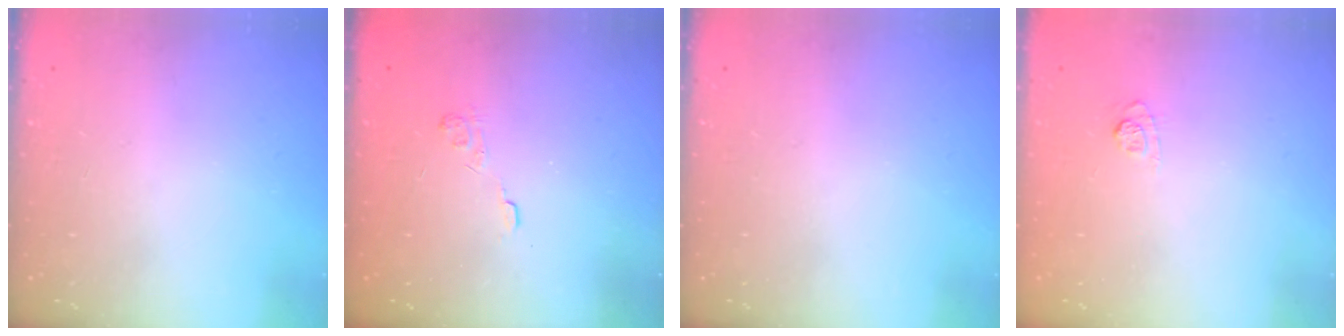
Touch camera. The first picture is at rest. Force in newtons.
{"total": 2.4, "press": 1.9, "slide": 1.5}
{"total": 0.0}
{"total": 8.1, "press": 8.0, "slide": 1.5}